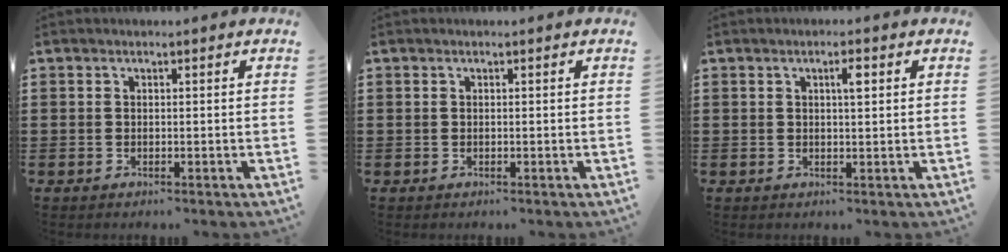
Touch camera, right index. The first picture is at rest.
{"total": 0.0}
{"total": 2.4, "force": [0.8, 0.6, 2.2], "torque": [-0.035, 0.003, 0.010]}